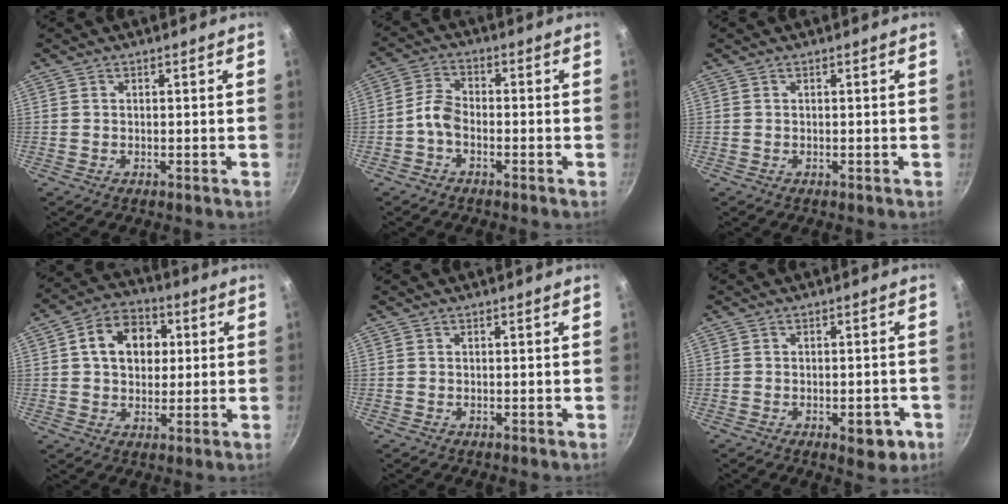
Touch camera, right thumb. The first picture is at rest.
{"total": 4.2, "force": [-2.0, 2.4, 2.8], "torque": [-0.056, 0.028, -0.049]}
{"total": 0.0}
{"total": 11.8, "force": [2.6, 9.0, 7.3], "torque": [-0.086, 0.014, 0.029]}
{"total": 0.0}
{"total": 5.6, "force": [-2.3, 2.9, 4.3], "torque": [-0.027, 0.017, -0.022]}